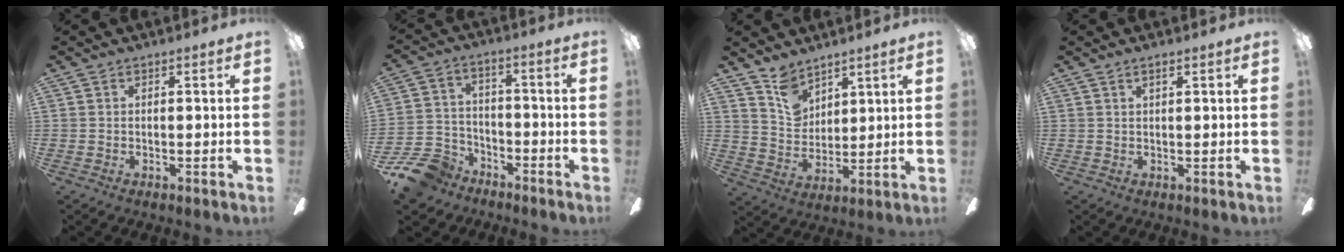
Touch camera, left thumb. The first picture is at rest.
{"total": 10.9, "force": [-8.0, 6.4, 3.6], "torque": [-0.088, 0.049, -0.151]}
{"total": 8.9, "force": [6.8, 5.3, 2.3], "torque": [-0.050, -0.033, 0.131]}
{"total": 1.1, "force": [0.8, 0.3, 0.7], "torque": [-0.017, 0.002, 0.013]}